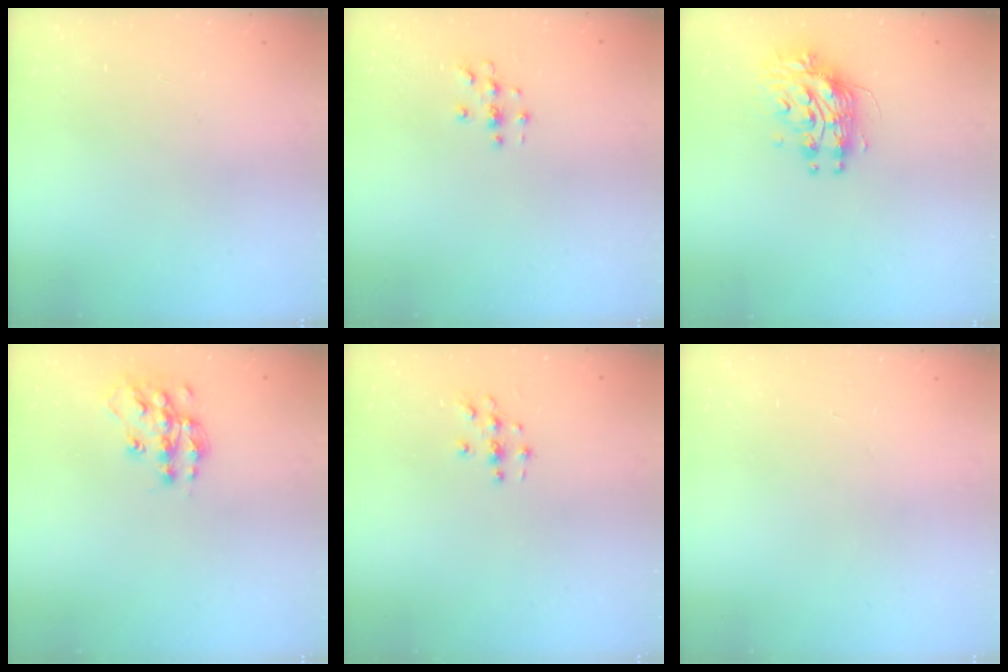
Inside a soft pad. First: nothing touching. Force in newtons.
{"total": 2.9, "press": 2.9, "slide": 0.3}
{"total": 9.0, "press": 8.9, "slide": 0.7}
{"total": 13.2, "press": 13.1, "slide": 0.9}
{"total": 2.8, "press": 2.8, "slide": 0.3}
{"total": 0.0}